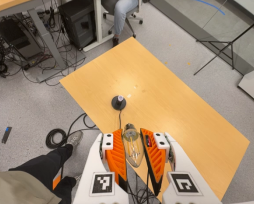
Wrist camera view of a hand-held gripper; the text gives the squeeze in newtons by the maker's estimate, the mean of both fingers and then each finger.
{"total": 21.0, "left": 22.2, "right": 19.9}